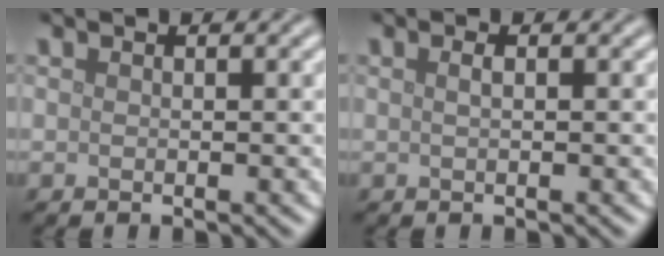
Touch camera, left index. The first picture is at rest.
{"total": 0.9, "force": [0.3, 0.3, 0.8], "torque": [-0.015, 0.004, 0.001]}